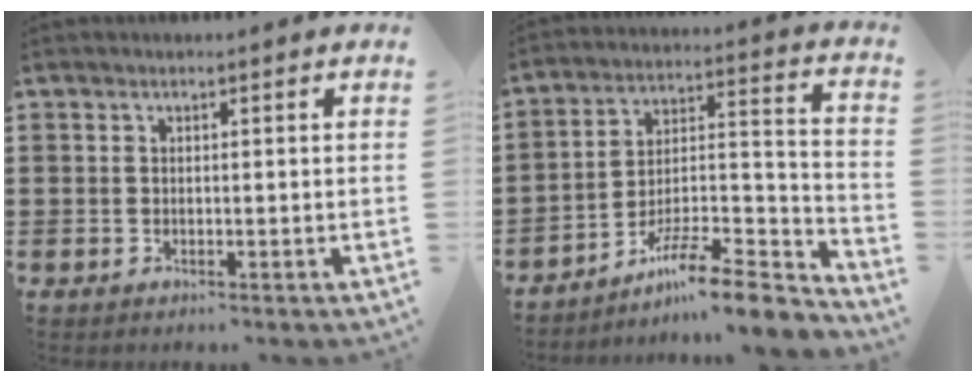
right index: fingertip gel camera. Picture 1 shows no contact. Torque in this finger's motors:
{"motor_torque": [-0.29, 0.56, -0.94, -0.21]}